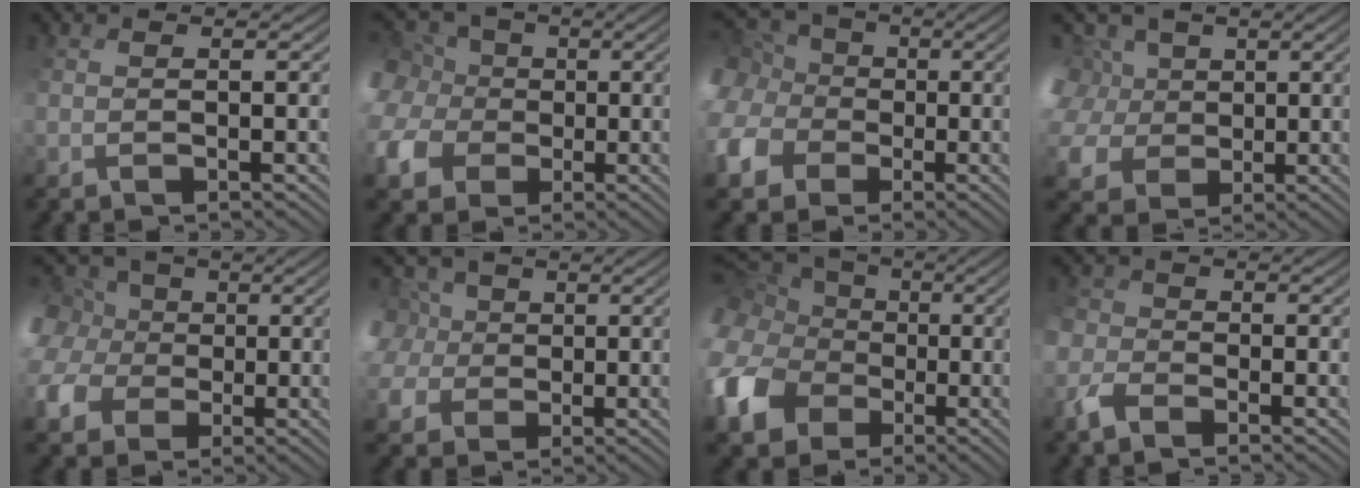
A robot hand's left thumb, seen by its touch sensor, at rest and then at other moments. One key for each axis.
{"total": 9.0, "fx": 1.4, "fy": 7.9, "fz": 4.1, "tx": -0.146, "ty": 0.022, "tz": 0.025}
{"total": 12.9, "fx": 1.6, "fy": 11.4, "fz": 5.8, "tx": -0.204, "ty": 0.015, "tz": 0.009}
{"total": 14.8, "fx": 4.4, "fy": 12.0, "fz": 7.5, "tx": -0.225, "ty": 0.033, "tz": 0.061}
{"total": 8.1, "fx": 1.4, "fy": 7.0, "fz": 3.8, "tx": -0.136, "ty": 0.024, "tz": 0.026}
{"total": 7.6, "fx": 1.7, "fy": 6.7, "fz": 3.1, "tx": -0.118, "ty": 0.020, "tz": 0.011}
{"total": 15.0, "fx": 0.3, "fy": 12.8, "fz": 7.8, "tx": -0.246, "ty": -0.020, "tz": 0.018}
{"total": 3.1, "fx": -1.9, "fy": 1.8, "fz": 1.8, "tx": -0.048, "ty": 0.007, "tz": -0.049}